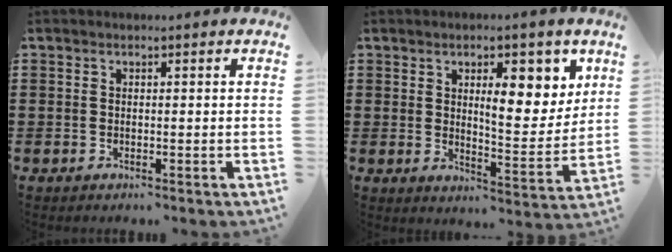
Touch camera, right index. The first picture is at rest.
{"total": 8.6, "force": [3.9, 3.5, 6.8], "torque": [-0.090, -0.016, 0.056]}